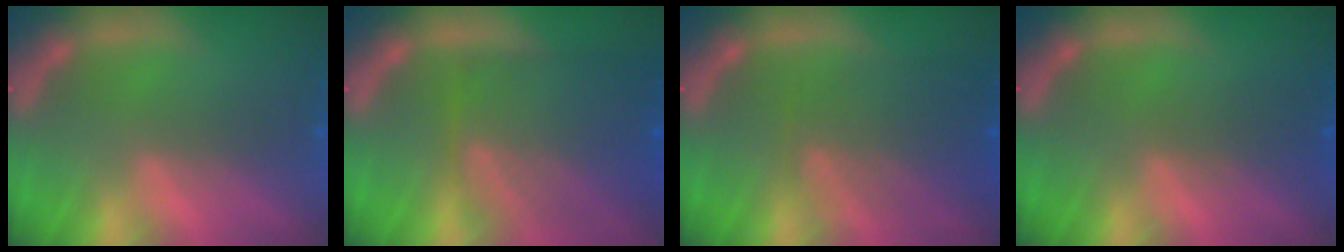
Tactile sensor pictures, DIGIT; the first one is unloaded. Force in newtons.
{"total": 9.0}
{"total": 6.1}
{"total": 2.0}